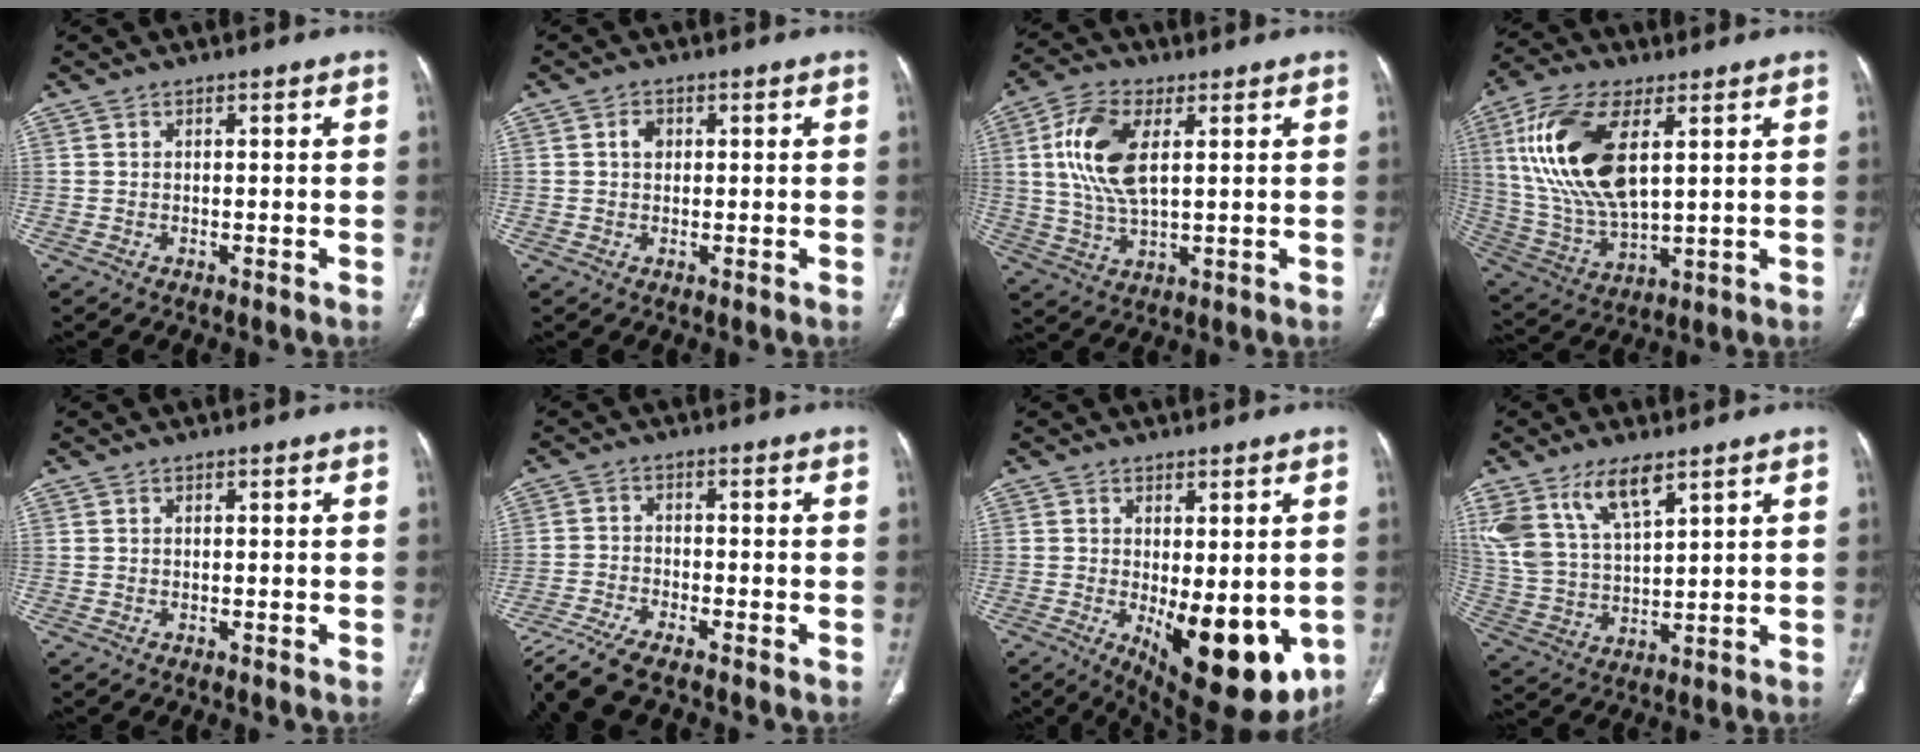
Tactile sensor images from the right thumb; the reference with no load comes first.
{"total": 3.7, "force": [0.7, 3.0, 2.1], "torque": [-0.019, 0.006, 0.008]}
{"total": 12.1, "force": [3.0, 5.8, 10.2], "torque": [-0.216, -0.002, 0.060]}
{"total": 19.6, "force": [5.6, 9.2, 16.3], "torque": [-0.336, -0.015, 0.113]}
{"total": 0.0}
{"total": 8.8, "force": [-7.3, 1.1, 4.8], "torque": [-0.115, 0.007, -0.135]}
{"total": 15.8, "force": [-3.5, 6.7, 13.9], "torque": [-0.172, -0.028, -0.025]}
{"total": 12.3, "force": [7.6, 4.9, 8.2], "torque": [-0.158, -0.025, 0.162]}